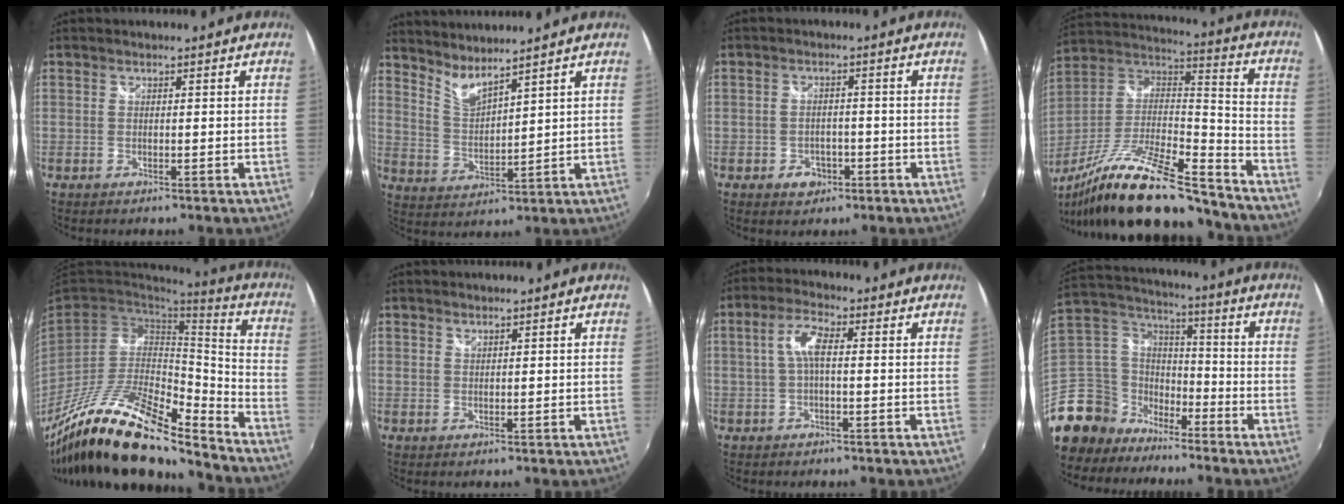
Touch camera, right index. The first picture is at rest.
{"total": 5.6, "force": [5.1, 0.1, 2.1], "torque": [-0.041, -0.012, 0.103]}
{"total": 4.2, "force": [-2.0, 3.3, 1.5], "torque": [-0.038, 0.003, -0.023]}
{"total": 25.1, "force": [-19.0, 5.5, 15.5], "torque": [-0.277, -0.038, -0.315]}
{"total": 25.2, "force": [-18.8, 6.5, 15.5], "torque": [-0.280, -0.039, -0.327]}
{"total": 0.6, "force": [0.6, 0.0, -0.1], "torque": [0.002, 0.000, 0.012]}
{"total": 4.9, "force": [0.2, 1.5, 4.7], "torque": [-0.094, 0.012, 0.004]}
{"total": 14.2, "force": [-10.5, 9.3, 2.6], "torque": [-0.100, 0.038, -0.201]}